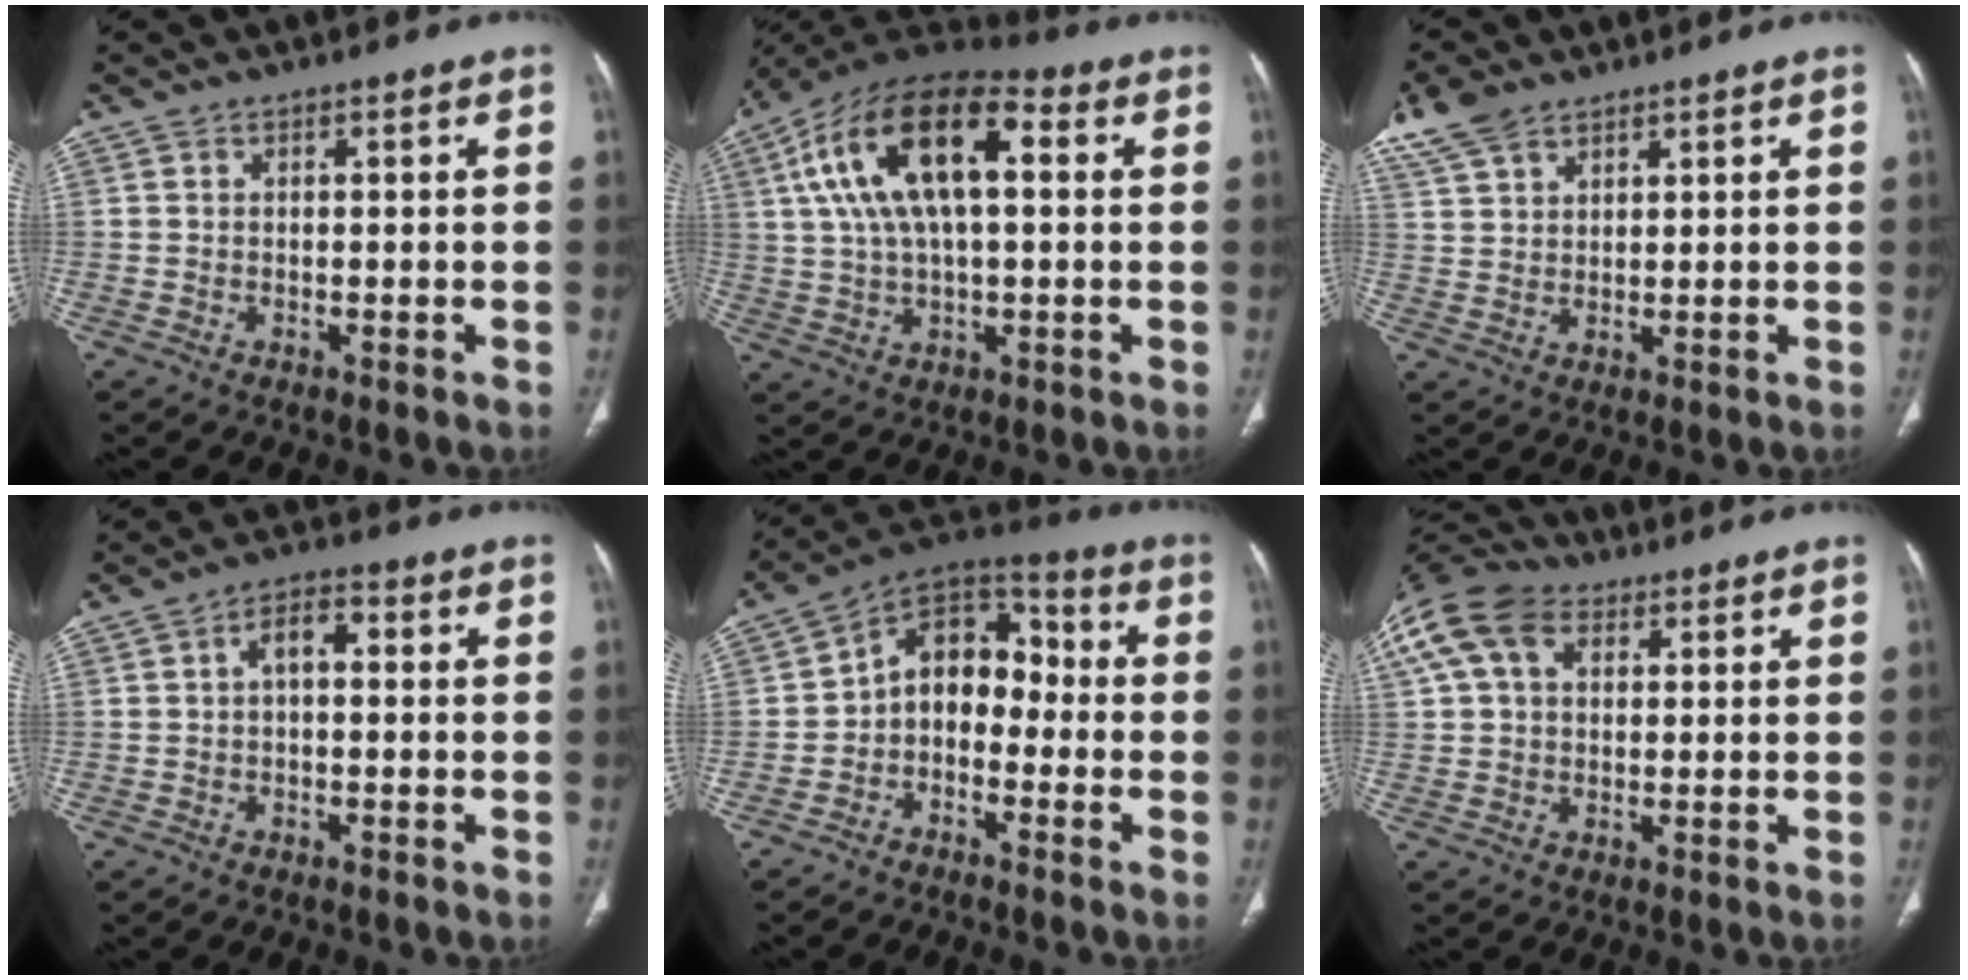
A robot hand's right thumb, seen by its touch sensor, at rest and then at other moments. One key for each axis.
{"total": 20.1, "fx": 4.7, "fy": 9.6, "fz": 17.1, "tx": -0.305, "ty": 0.029, "tz": 0.072}
{"total": 7.4, "fx": 5.4, "fy": 3.8, "fz": 3.4, "tx": -0.066, "ty": -0.004, "tz": 0.116}
{"total": 4.6, "fx": 0.3, "fy": 2.6, "fz": 3.8, "tx": -0.055, "ty": 0.018, "tz": -0.002}
{"total": 11.5, "fx": -2.1, "fy": 8.3, "fz": 7.7, "tx": -0.085, "ty": 0.057, "tz": -0.054}
{"total": 15.1, "fx": 5.9, "fy": 10.5, "fz": 9.2, "tx": -0.212, "ty": 0.038, "tz": 0.105}